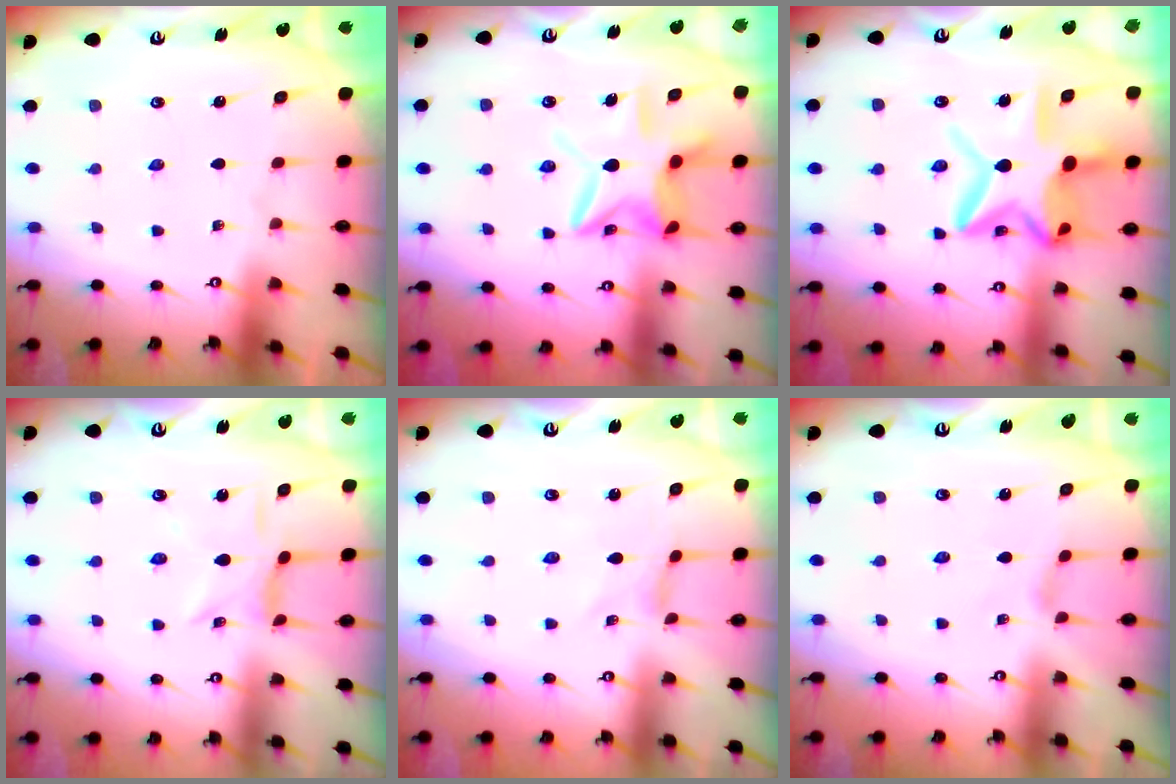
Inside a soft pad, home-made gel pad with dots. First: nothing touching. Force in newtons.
{"total": 11.9, "press": 11.8, "slide": 1.1}
{"total": 15.5, "press": 15.4, "slide": 1.2}
{"total": 5.2, "press": 5.2, "slide": 0.6}
{"total": 0.0}
{"total": 0.0}